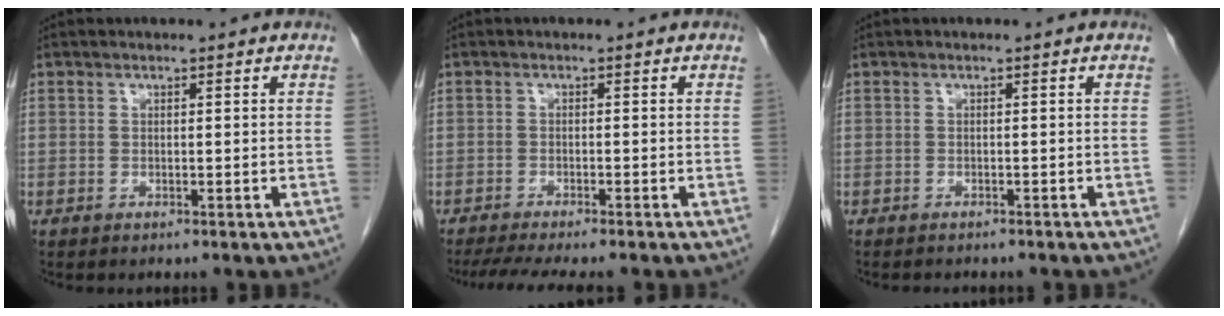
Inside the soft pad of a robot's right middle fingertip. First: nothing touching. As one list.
[{"total": 7.7, "force": [-6.6, 0.5, 4.0], "torque": [-0.054, -0.011, -0.102]}, {"total": 4.6, "force": [-4.0, 1.4, 1.8], "torque": [-0.025, -0.004, -0.043]}]